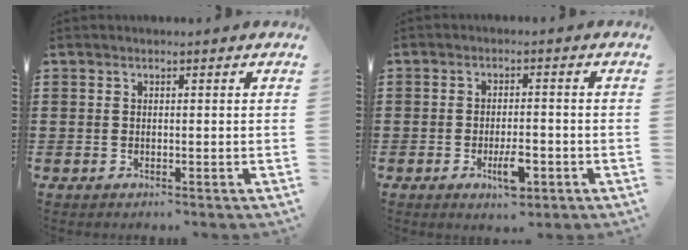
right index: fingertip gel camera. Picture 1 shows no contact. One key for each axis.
{"total": 4.8, "fx": -2.0, "fy": 1.8, "fz": 3.9, "tx": -0.070, "ty": 0.002, "tz": -0.034}